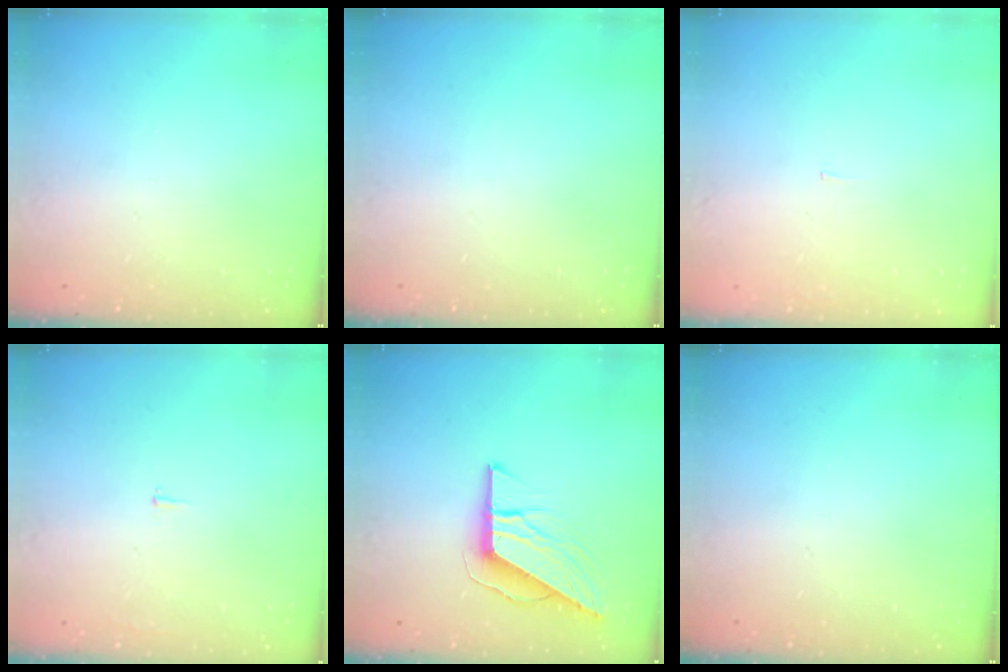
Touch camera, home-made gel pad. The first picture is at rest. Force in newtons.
{"total": 0.0}
{"total": 1.9, "press": 1.9, "slide": 0.1}
{"total": 2.3, "press": 2.3, "slide": 0.2}
{"total": 9.6, "press": 9.6, "slide": 0.5}
{"total": 0.0}